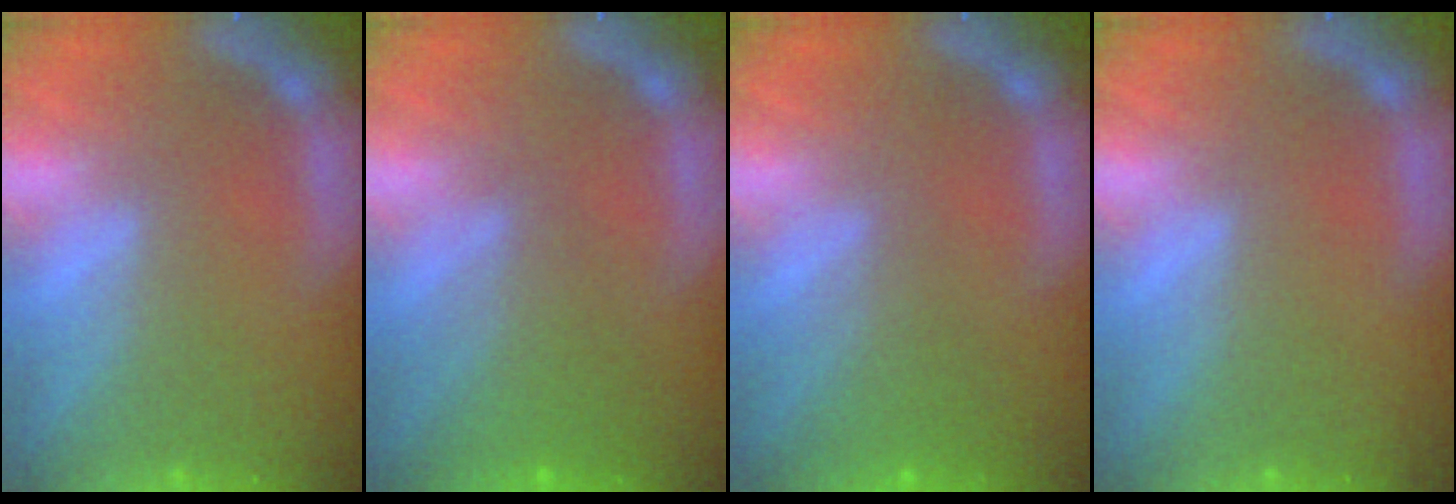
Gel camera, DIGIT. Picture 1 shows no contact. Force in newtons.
{"total": 3.6}
{"total": 2.4}
{"total": 0.0}